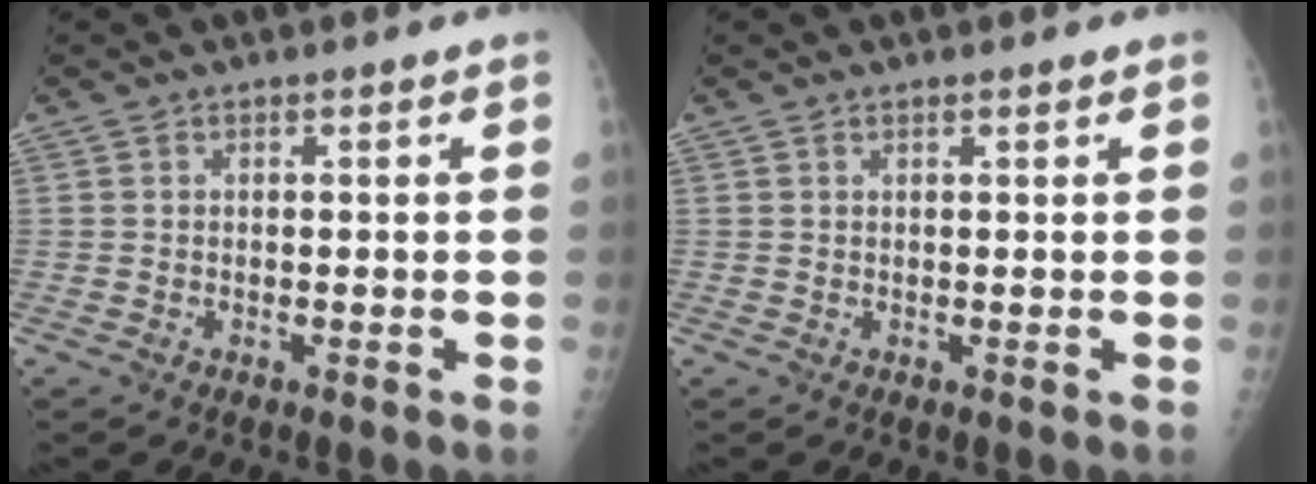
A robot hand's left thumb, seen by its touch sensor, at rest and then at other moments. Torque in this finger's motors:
{"motor_torque": [0.50, -0.39, -0.24, -0.19, 0.02]}